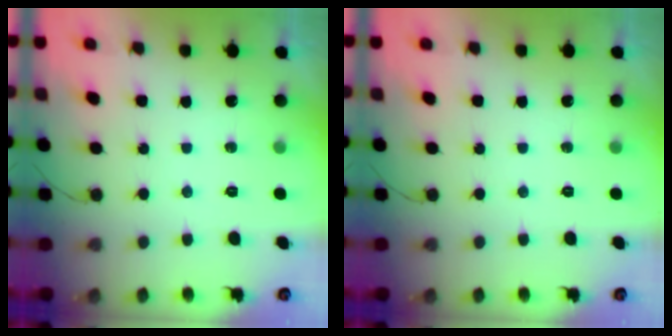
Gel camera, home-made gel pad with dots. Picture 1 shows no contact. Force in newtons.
{"total": 0.0}